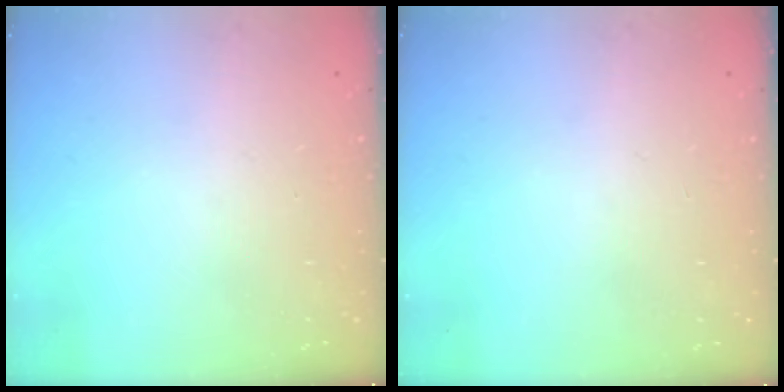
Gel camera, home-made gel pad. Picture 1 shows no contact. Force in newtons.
{"total": 0.0}